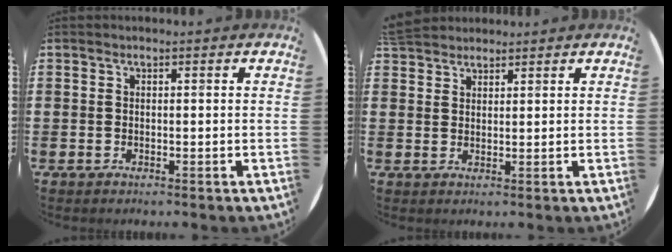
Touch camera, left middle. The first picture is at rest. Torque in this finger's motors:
{"motor_torque": [0.93, -1.21, 0.07, 0.06]}